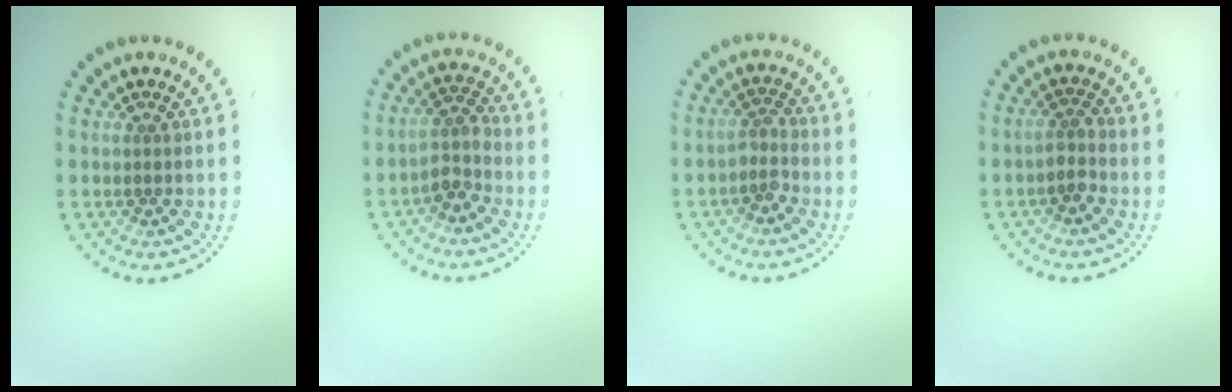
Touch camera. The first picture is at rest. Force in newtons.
{"total": 2.2, "press": 1.8, "slide": 1.2}
{"total": 1.7, "press": 1.3, "slide": 1.2}
{"total": 1.5, "press": 1.2, "slide": 0.8}